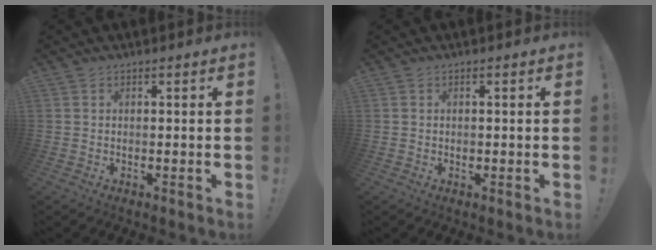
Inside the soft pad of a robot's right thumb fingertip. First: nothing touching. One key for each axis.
{"total": 0.6, "fx": -0.2, "fy": 0.5, "fz": 0.2, "tx": -0.004, "ty": 0.002, "tz": -0.003}